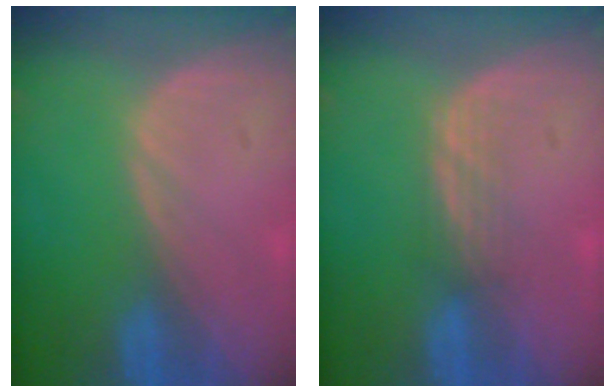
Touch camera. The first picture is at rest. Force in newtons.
{"total": 2.2, "press": 2.2, "slide": 0.4}